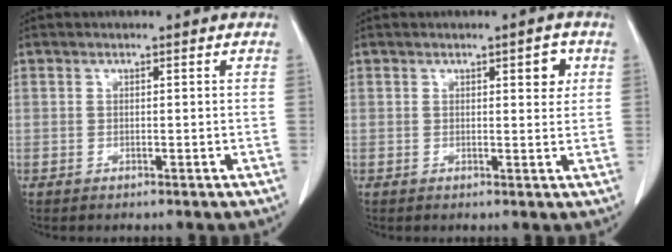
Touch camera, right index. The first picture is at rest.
{"total": 2.7, "force": [1.1, 0.8, 2.3], "torque": [-0.027, -0.002, 0.015]}